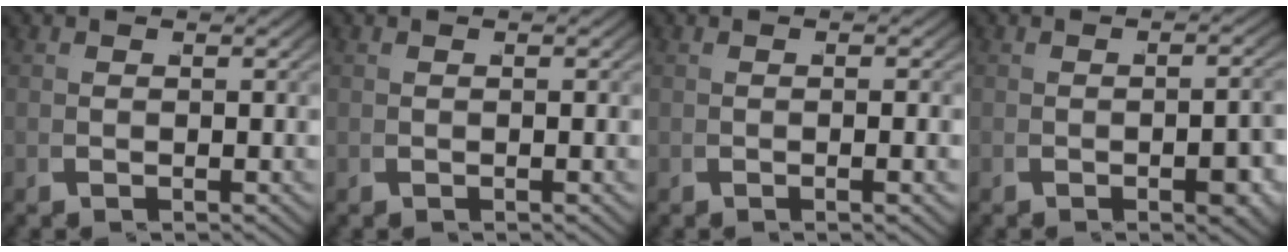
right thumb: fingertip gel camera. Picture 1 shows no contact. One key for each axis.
{"total": 0.0}
{"total": 1.3, "fx": -0.1, "fy": -0.1, "fz": 1.2, "tx": -0.024, "ty": 0.009, "tz": -0.003}
{"total": 2.6, "fx": -0.9, "fy": 0.9, "fz": 2.3, "tx": -0.028, "ty": 0.006, "tz": -0.015}